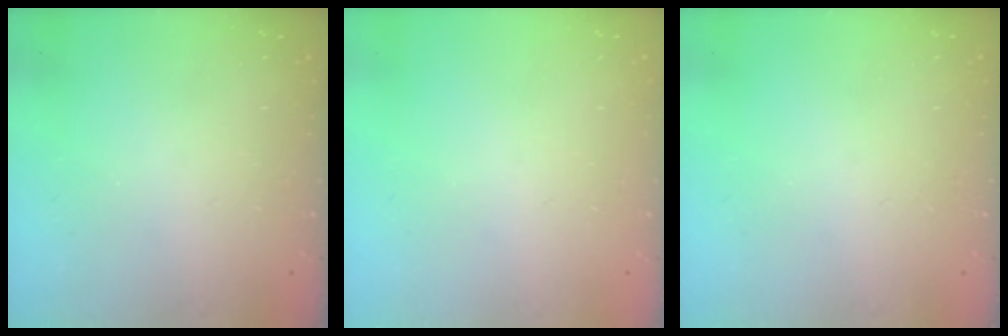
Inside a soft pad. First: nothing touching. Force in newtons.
{"total": 0.0}
{"total": 0.0}